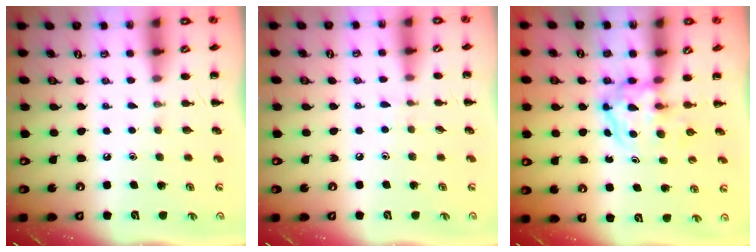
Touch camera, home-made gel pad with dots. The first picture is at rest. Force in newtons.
{"total": 3.0, "press": 2.7, "slide": 1.2}
{"total": 3.8, "press": 3.8, "slide": 0.4}